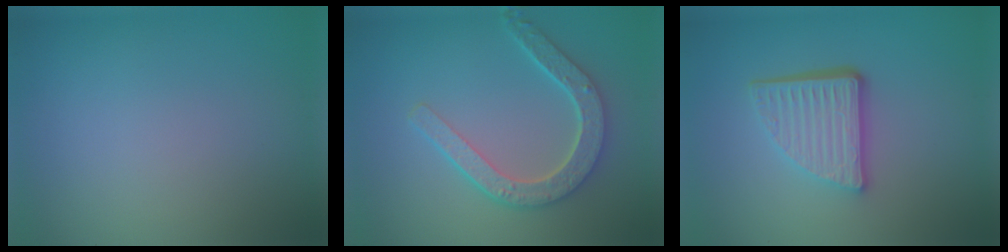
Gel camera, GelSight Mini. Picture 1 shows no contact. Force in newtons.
{"total": 5.0, "press": 4.0, "slide": 3.1}
{"total": 5.1, "press": 3.6, "slide": 3.6}